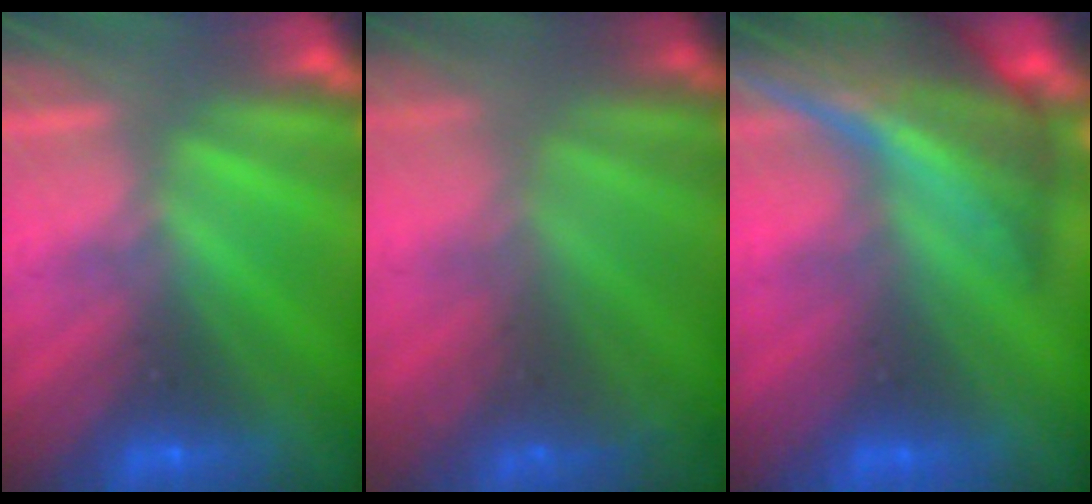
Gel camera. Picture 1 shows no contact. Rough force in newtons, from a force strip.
{"total": 7.8}
{"total": 7.8}